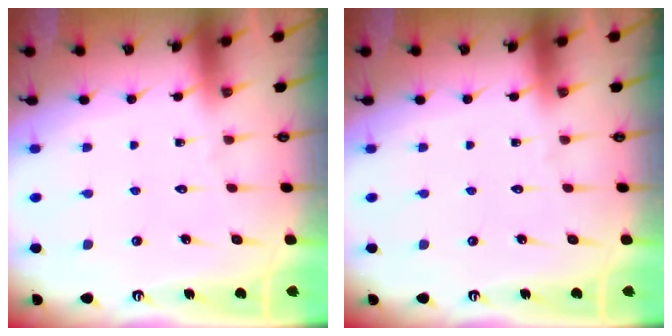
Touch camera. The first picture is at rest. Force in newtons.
{"total": 0.0}